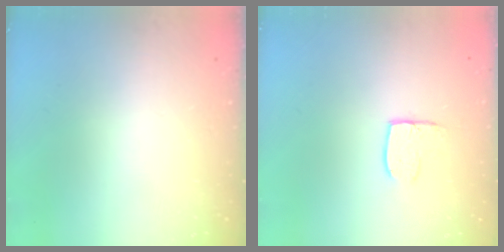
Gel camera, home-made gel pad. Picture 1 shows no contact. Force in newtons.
{"total": 8.4, "press": 8.4, "slide": 0.3}